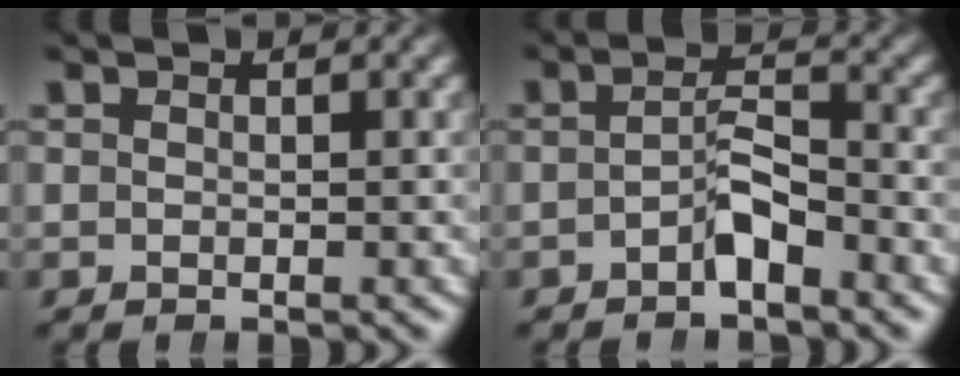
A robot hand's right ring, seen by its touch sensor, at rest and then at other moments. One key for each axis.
{"total": 2.2, "fx": -1.5, "fy": 0.7, "fz": 1.5, "tx": -0.025, "ty": -0.004, "tz": -0.026}